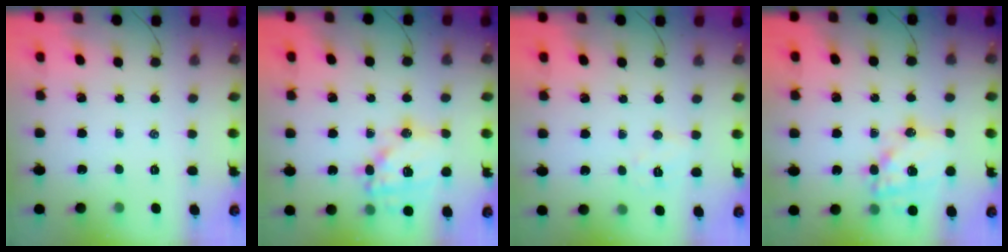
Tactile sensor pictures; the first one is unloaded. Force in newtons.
{"total": 16.1, "press": 15.9, "slide": 2.5}
{"total": 5.4, "press": 5.3, "slide": 0.8}
{"total": 15.9, "press": 15.5, "slide": 3.9}